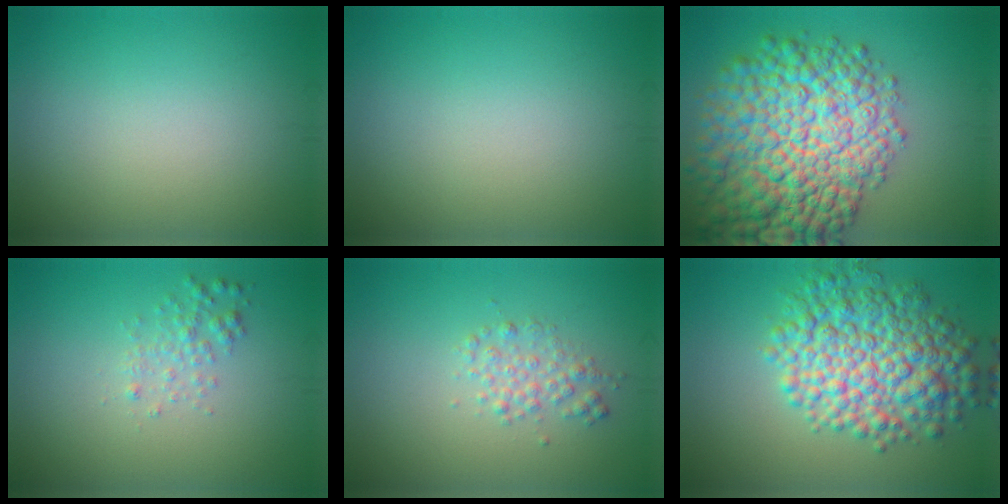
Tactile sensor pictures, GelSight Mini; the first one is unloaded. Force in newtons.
{"total": 0.0}
{"total": 14.1, "press": 14.1, "slide": 0.4}
{"total": 1.5, "press": 1.5, "slide": 0.1}
{"total": 2.0, "press": 2.0, "slide": 0.0}
{"total": 8.9, "press": 8.9, "slide": 0.1}